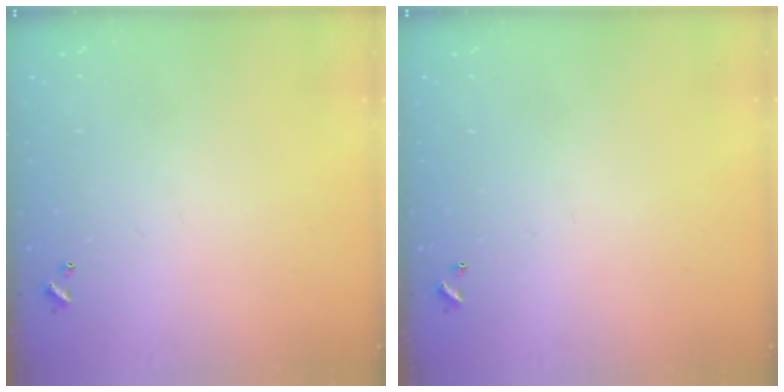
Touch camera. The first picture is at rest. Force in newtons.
{"total": 0.0}